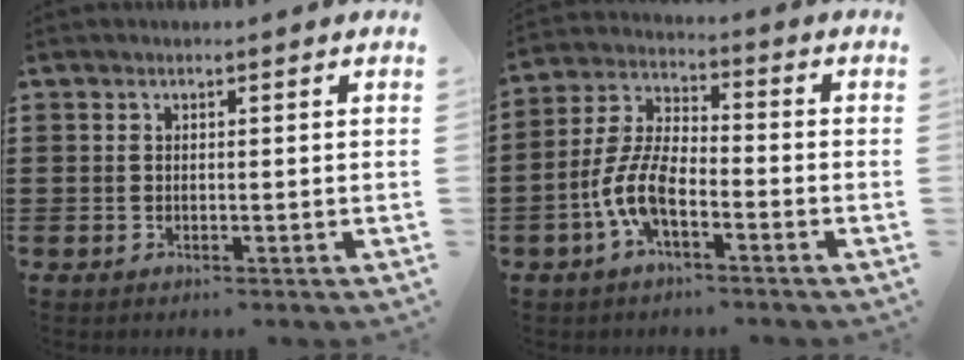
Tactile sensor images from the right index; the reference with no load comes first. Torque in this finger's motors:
{"motor_torque": [0.88, 1.26, 0.26, 0.21]}